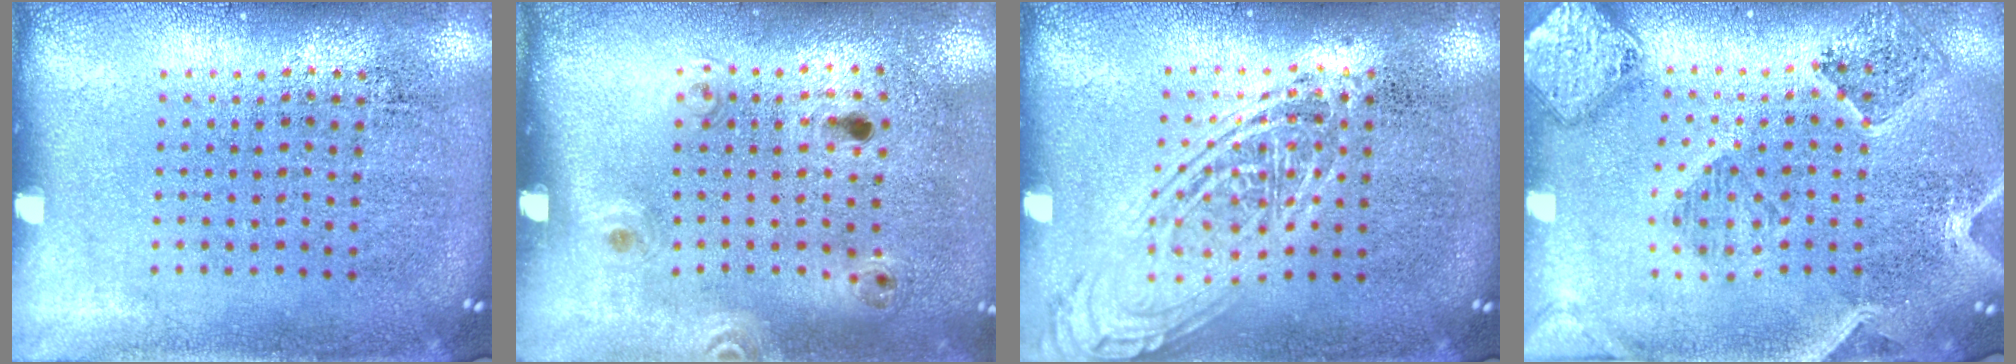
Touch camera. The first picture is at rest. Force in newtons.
{"total": 1.4, "press": 0.8, "slide": 1.1}
{"total": 2.4, "press": 2.4, "slide": 0.3}
{"total": 1.5, "press": 1.4, "slide": 0.4}